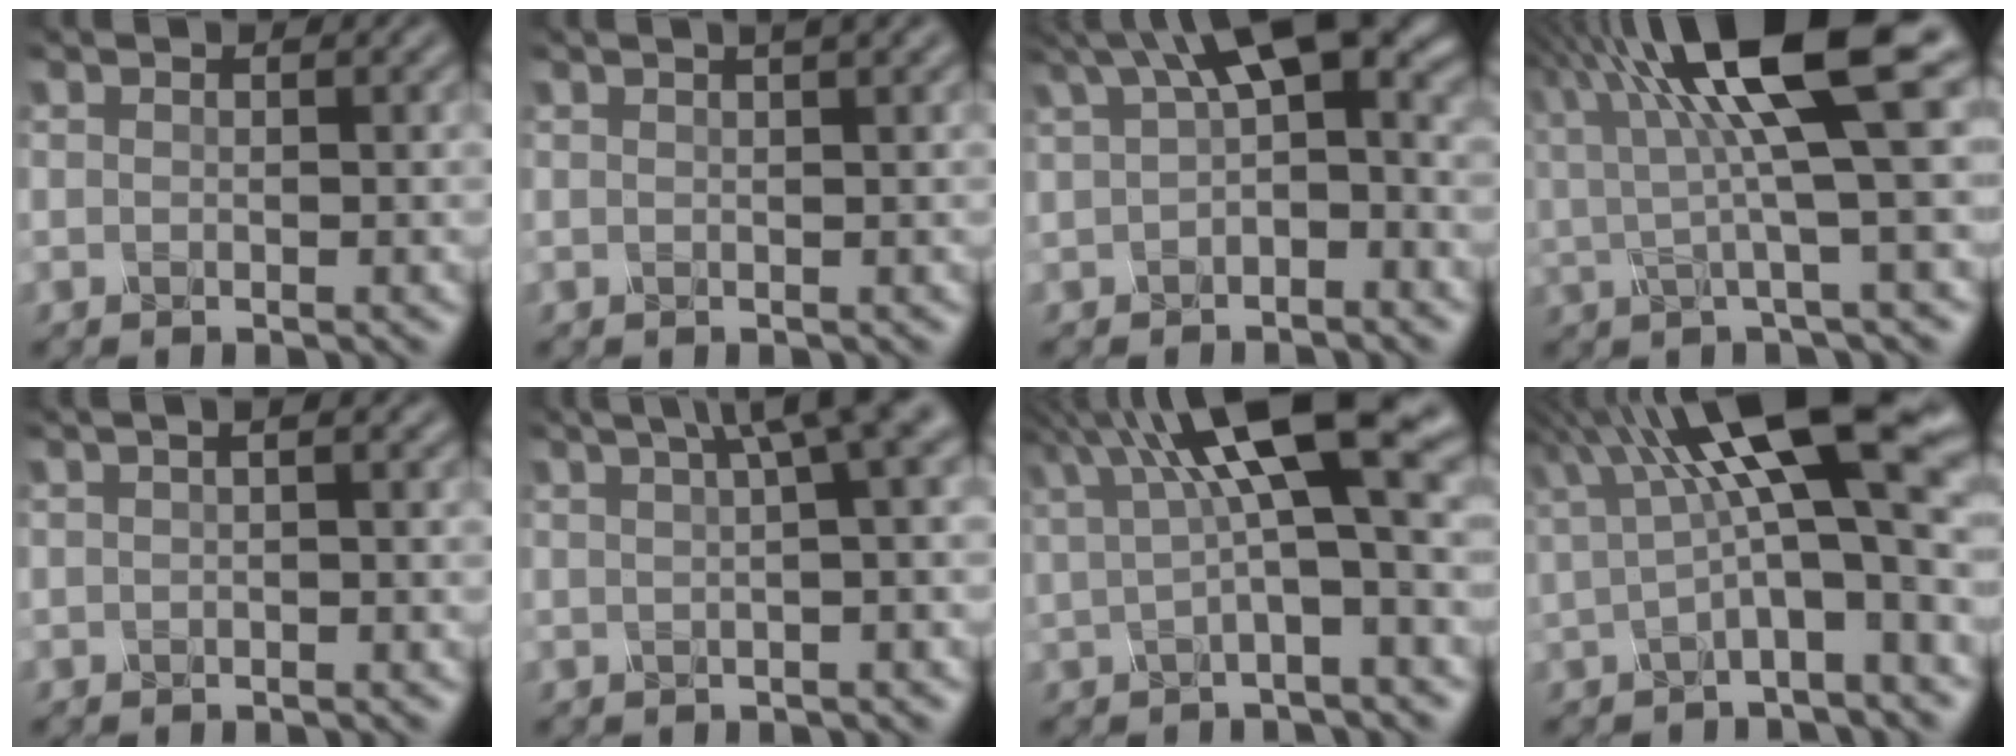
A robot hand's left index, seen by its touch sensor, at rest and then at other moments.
{"total": 1.7, "force": [1.0, 0.4, 1.3], "torque": [-0.013, 0.003, 0.009]}
{"total": 7.4, "force": [2.5, 2.8, 6.3], "torque": [-0.092, 0.020, 0.030]}
{"total": 11.3, "force": [3.9, 2.1, 10.4], "torque": [-0.167, 0.011, 0.065]}
{"total": 2.1, "force": [0.7, 0.7, 1.8], "torque": [-0.020, 0.004, -0.001]}
{"total": 7.1, "force": [3.2, 2.1, 6.0], "torque": [-0.046, 0.032, 0.034]}
{"total": 9.2, "force": [3.1, 2.2, 8.4], "torque": [-0.139, 0.016, 0.047]}
{"total": 11.6, "force": [3.3, 2.9, 10.7], "torque": [-0.165, 0.019, 0.049]}